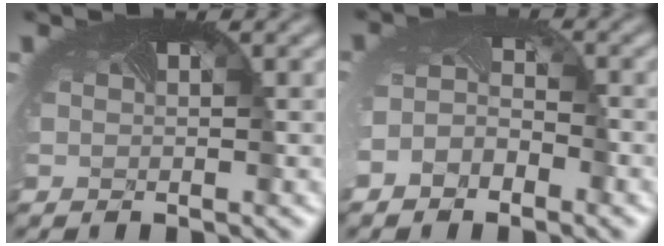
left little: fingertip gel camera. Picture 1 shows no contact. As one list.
[{"total": 2.9, "force": [-1.9, 1.5, 1.5], "torque": [-0.030, -0.004, -0.040]}]